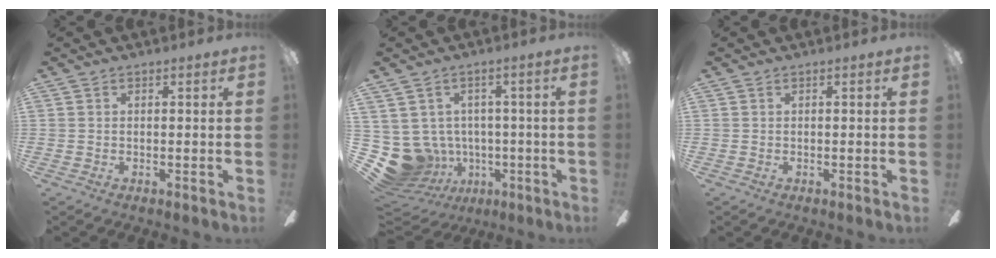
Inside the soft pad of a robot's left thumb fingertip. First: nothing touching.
{"total": 11.7, "force": [-2.2, 10.7, 4.2], "torque": [-0.138, 0.000, -0.026]}
{"total": 0.0}